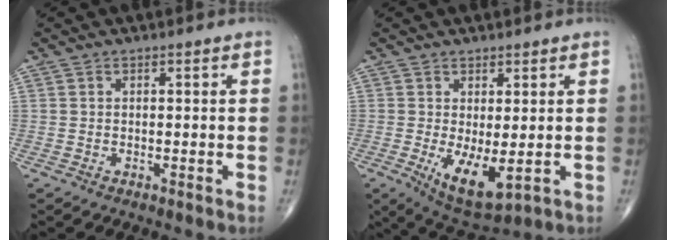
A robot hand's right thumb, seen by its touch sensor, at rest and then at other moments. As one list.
[{"total": 7.8, "force": [-1.1, 3.1, 7.1], "torque": [-0.118, -0.022, -0.002]}]